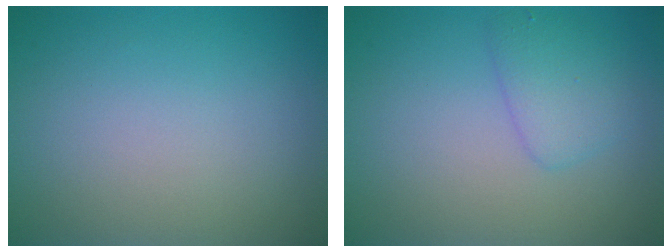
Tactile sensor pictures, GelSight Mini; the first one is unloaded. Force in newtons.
{"total": 2.3, "press": 2.3, "slide": 0.2}